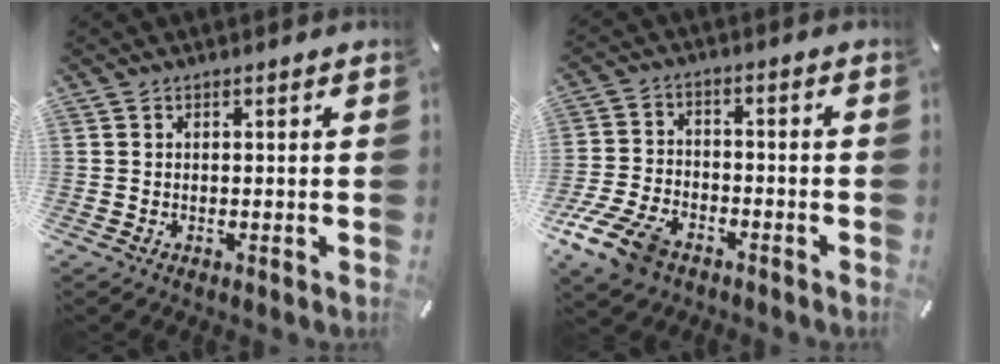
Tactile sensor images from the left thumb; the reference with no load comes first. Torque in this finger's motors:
{"motor_torque": [-0.28, 0.97, 0.45, 0.51, 0.07]}